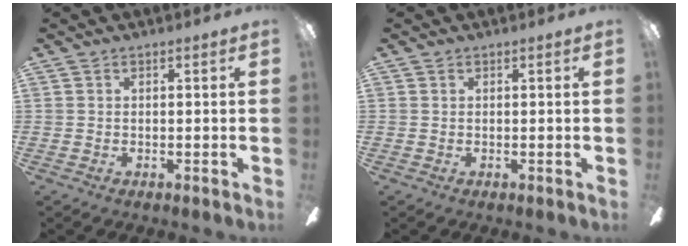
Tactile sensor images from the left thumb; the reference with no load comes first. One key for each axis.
{"total": 0.0}